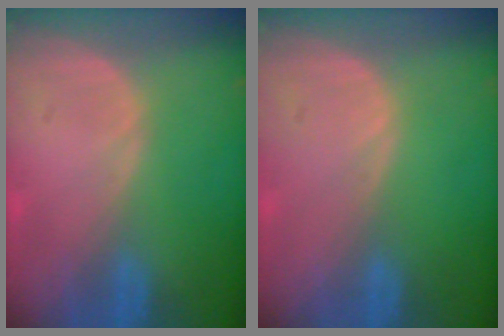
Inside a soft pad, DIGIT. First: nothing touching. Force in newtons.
{"total": 0.0}